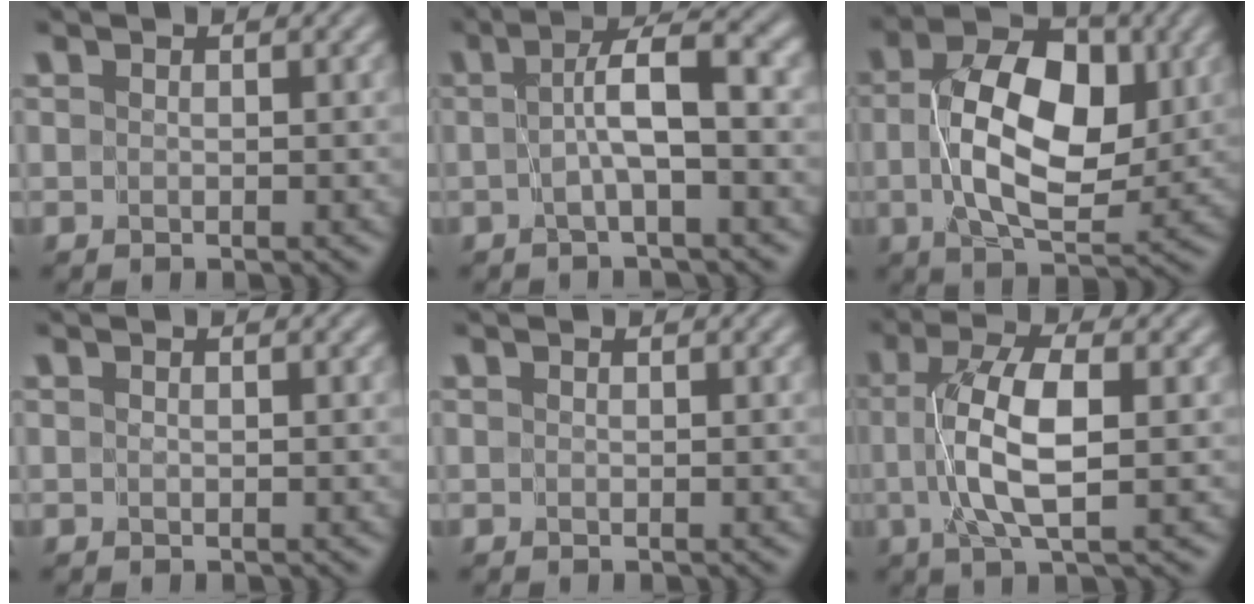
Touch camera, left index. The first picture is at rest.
{"total": 4.6, "force": [0.0, 0.5, 4.6], "torque": [-0.081, 0.015, -0.005]}
{"total": 9.7, "force": [0.8, 5.5, 7.9], "torque": [-0.140, 0.004, 0.014]}
{"total": 0.0}
{"total": 0.0}
{"total": 6.0, "force": [0.1, 1.6, 5.8], "torque": [-0.112, 0.008, 0.000]}